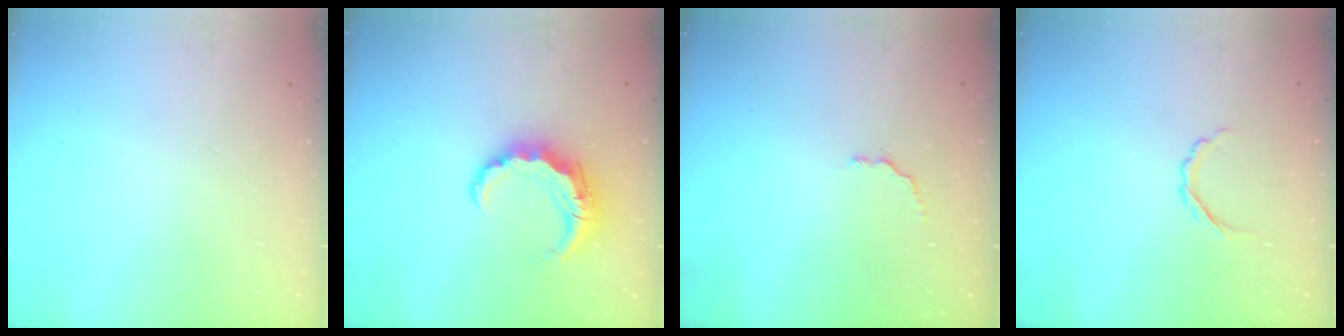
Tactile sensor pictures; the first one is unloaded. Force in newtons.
{"total": 8.5, "press": 8.5, "slide": 0.9}
{"total": 2.6, "press": 2.5, "slide": 0.9}
{"total": 2.7, "press": 2.6, "slide": 0.7}